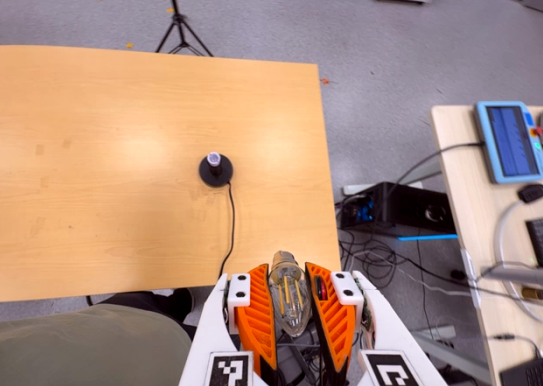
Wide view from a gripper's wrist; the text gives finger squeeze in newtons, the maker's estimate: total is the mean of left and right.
{"total": 19.9, "left": 21.9, "right": 17.9}